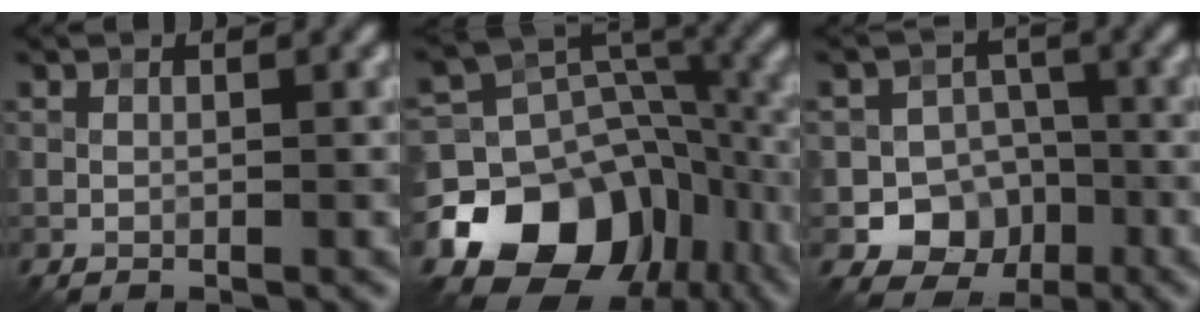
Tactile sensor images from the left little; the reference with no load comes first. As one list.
[{"total": 12.4, "force": [-5.6, 9.4, 5.9], "torque": [-0.103, -0.009, -0.099]}, {"total": 7.1, "force": [-2.7, 6.1, 2.2], "torque": [-0.007, -0.003, -0.066]}]